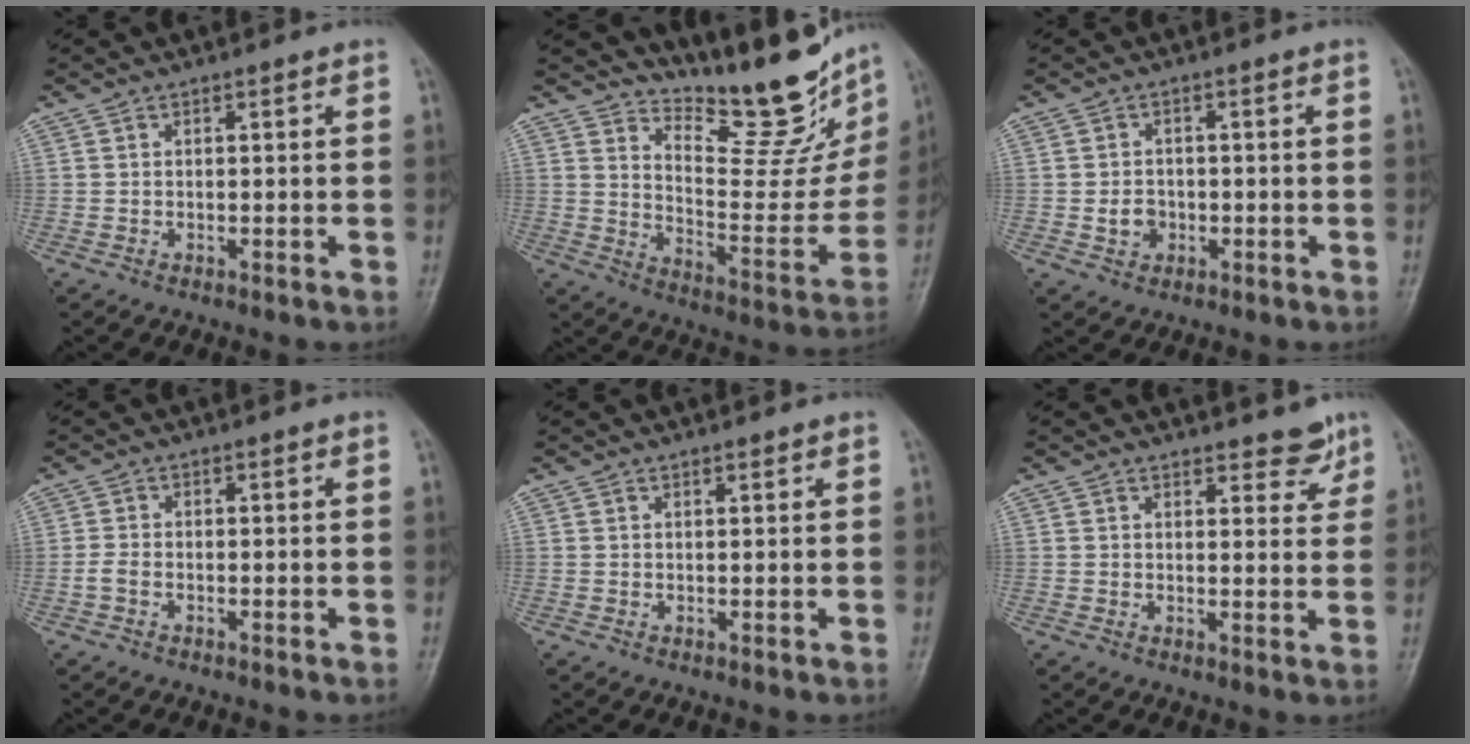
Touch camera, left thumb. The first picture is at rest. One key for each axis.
{"total": 18.3, "fx": 15.3, "fy": 5.3, "fz": 8.5, "tx": -0.072, "ty": -0.126, "tz": 0.223}
{"total": 3.3, "fx": -0.8, "fy": 2.8, "fz": 1.5, "tx": -0.013, "ty": 0.004, "tz": -0.011}
{"total": 1.6, "fx": -0.7, "fy": 0.9, "fz": 1.1, "tx": -0.027, "ty": 0.003, "tz": -0.018}
{"total": 0.9, "fx": 0.7, "fy": 0.3, "fz": 0.4, "tx": -0.006, "ty": -0.004, "tz": 0.010}
{"total": 4.2, "fx": 3.5, "fy": 1.8, "fz": 1.6, "tx": 0.003, "ty": -0.025, "tz": 0.044}